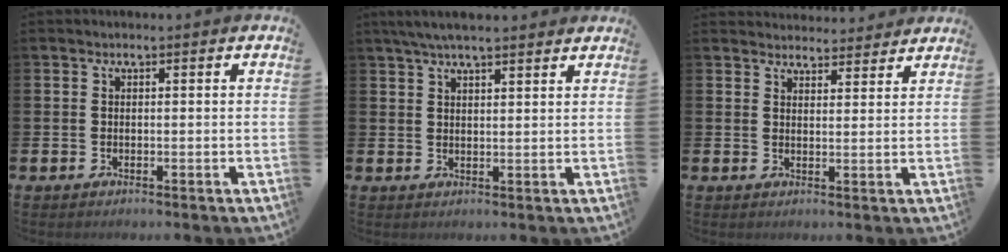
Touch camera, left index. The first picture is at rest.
{"total": 4.8, "force": [4.2, 0.7, 2.1], "torque": [-0.048, -0.006, 0.077]}
{"total": 3.6, "force": [3.6, 0.7, -0.2], "torque": [0.006, -0.021, 0.064]}